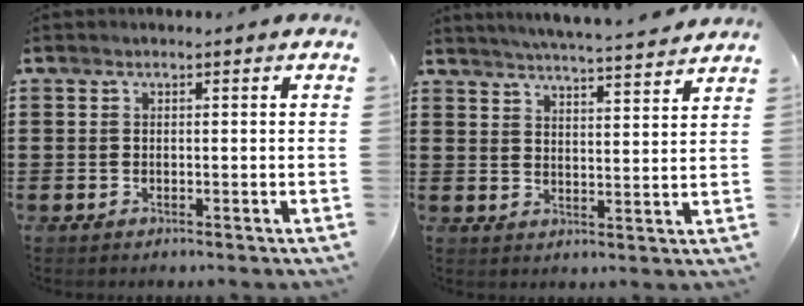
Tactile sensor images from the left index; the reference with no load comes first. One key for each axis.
{"total": 4.8, "fx": 4.7, "fy": -0.6, "fz": 0.8, "tx": -0.036, "ty": -0.030, "tz": 0.080}